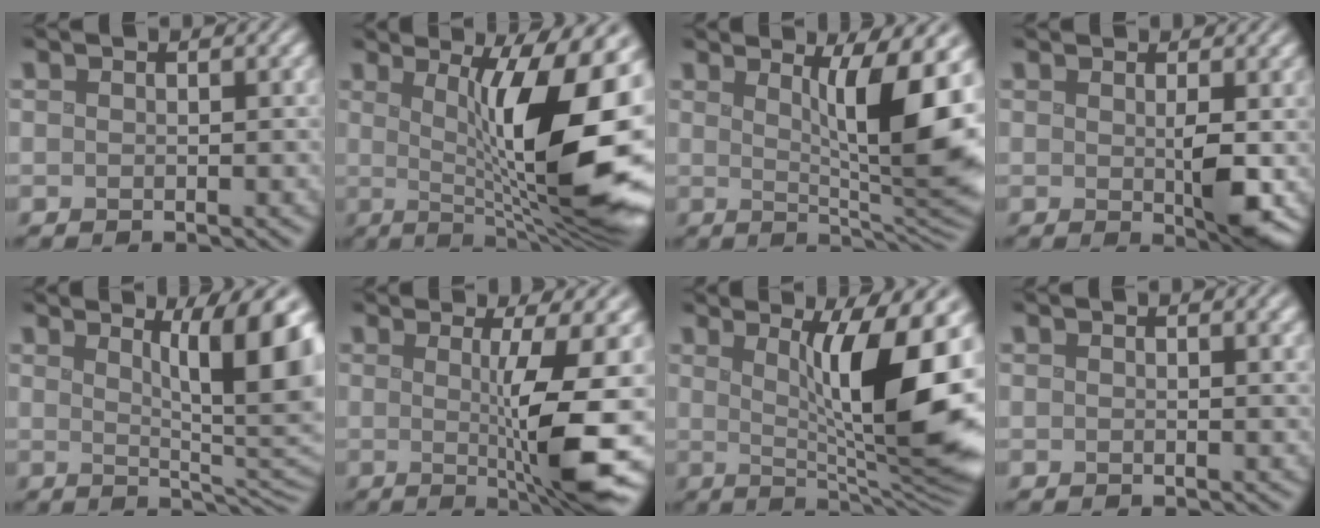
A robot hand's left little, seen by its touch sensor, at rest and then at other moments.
{"total": 14.7, "force": [1.0, 3.8, 14.1], "torque": [-0.172, 0.006, 0.014]}
{"total": 9.8, "force": [2.4, 1.8, 9.3], "torque": [-0.126, -0.001, 0.041]}
{"total": 2.7, "force": [0.5, 0.6, 2.6], "torque": [-0.044, -0.008, 0.011]}
{"total": 10.3, "force": [3.5, 2.7, 9.3], "torque": [-0.094, 0.007, 0.048]}
{"total": 8.9, "force": [-0.4, 1.1, 8.9], "torque": [-0.132, -0.007, -0.001]}
{"total": 12.2, "force": [2.0, 2.5, 11.7], "torque": [-0.153, -0.005, 0.033]}
{"total": 2.1, "force": [1.2, 0.6, 1.6], "torque": [-0.007, 0.008, 0.014]}